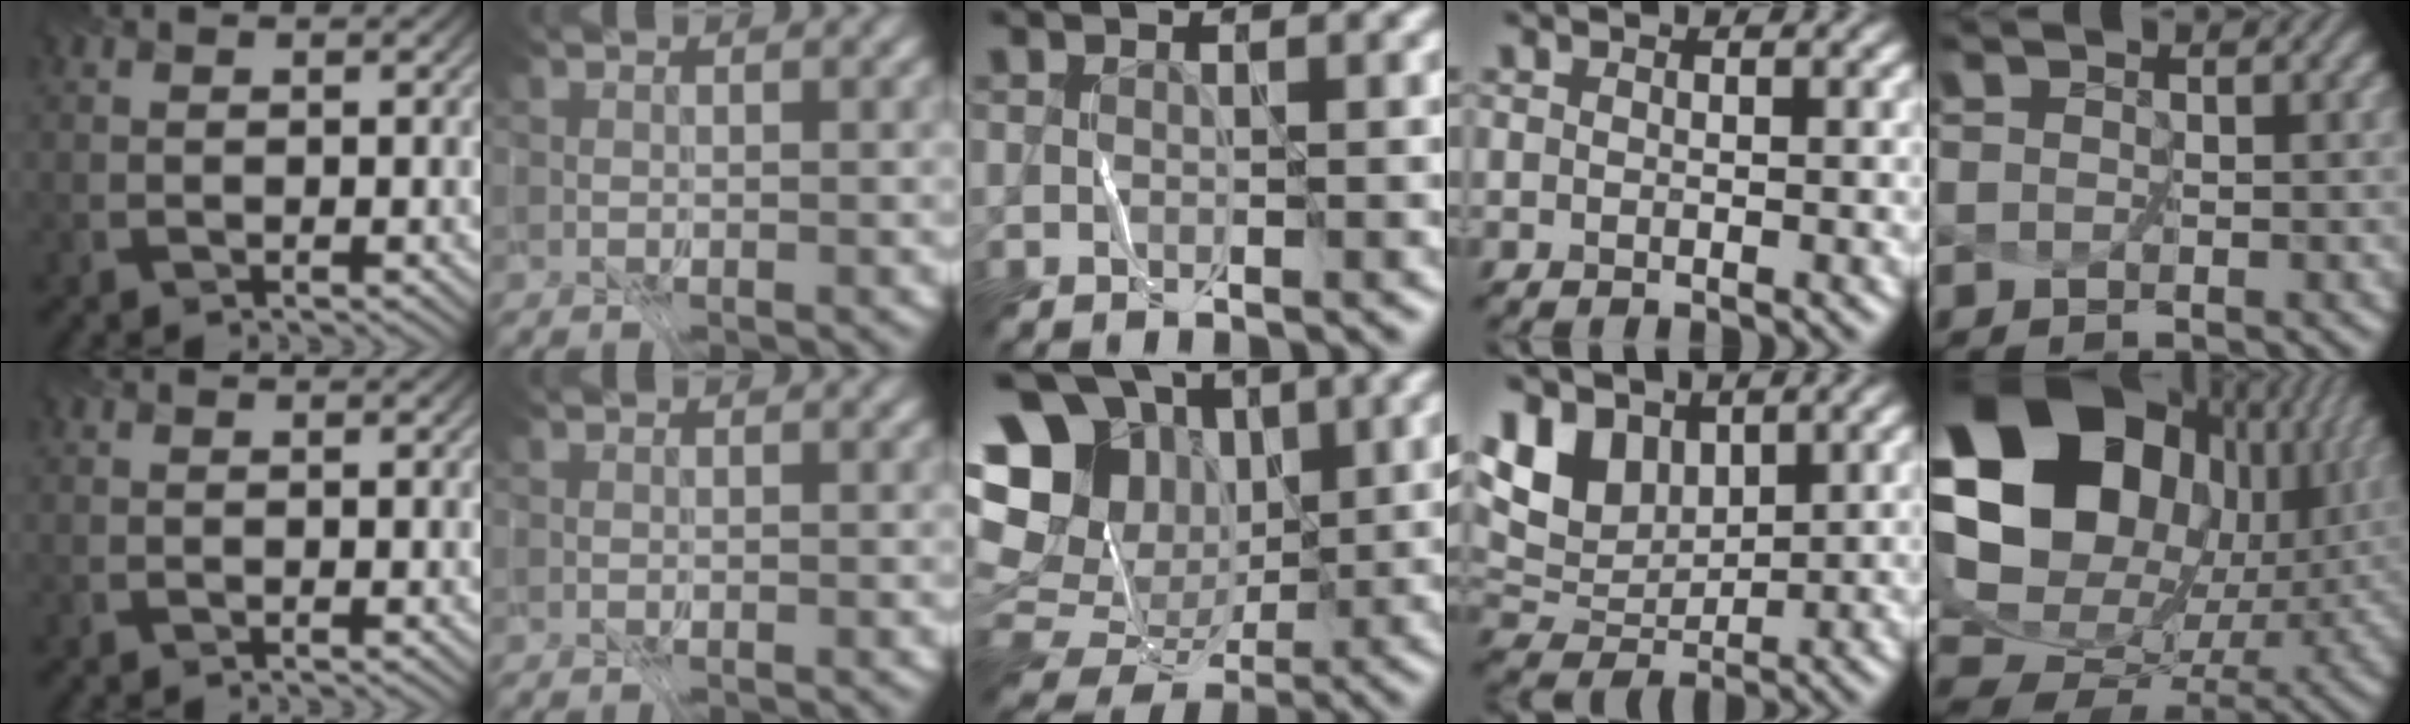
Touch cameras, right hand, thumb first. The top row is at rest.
{"middle": {"total": 16.1, "force": [4.1, 13.5, 7.9], "torque": [-0.179, 0.022, 0.068]}, "ring": {"total": 4.2, "force": [2.7, 2.7, 1.7], "torque": [-0.064, 0.002, 0.074]}, "little": {"total": 19.0, "force": [6.3, 13.7, 11.7], "torque": [-0.256, 0.003, 0.151]}}